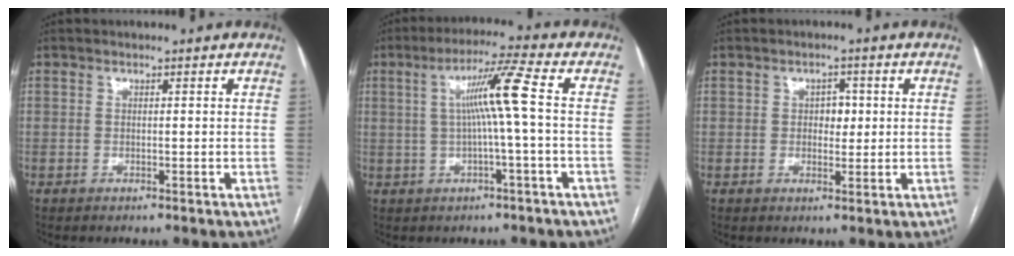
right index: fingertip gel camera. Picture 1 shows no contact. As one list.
[{"total": 7.9, "force": [0.5, -1.2, 7.7], "torque": [-0.133, 0.015, 0.012]}, {"total": 2.7, "force": [0.3, 1.8, 2.0], "torque": [-0.020, 0.005, 0.004]}]